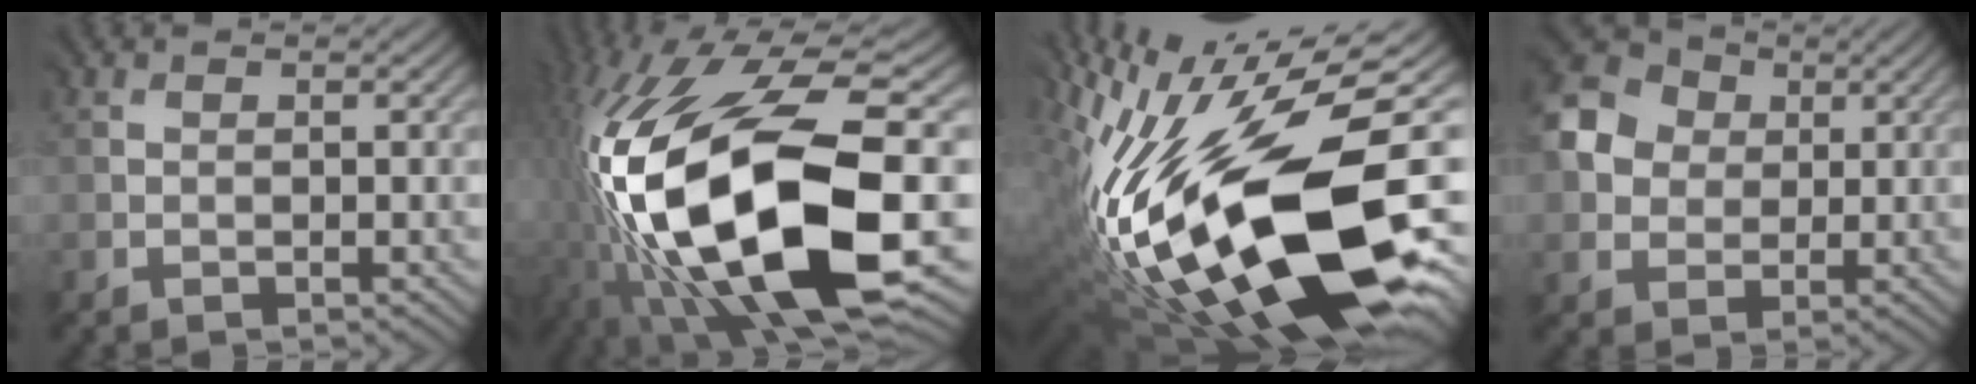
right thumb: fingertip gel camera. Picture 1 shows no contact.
{"total": 20.2, "force": [-4.7, 9.0, 17.5], "torque": [-0.387, -0.039, -0.063]}
{"total": 21.0, "force": [-4.0, 7.9, 19.0], "torque": [-0.370, -0.006, -0.078]}
{"total": 7.8, "force": [2.0, 6.7, 3.3], "torque": [-0.101, 0.015, 0.033]}